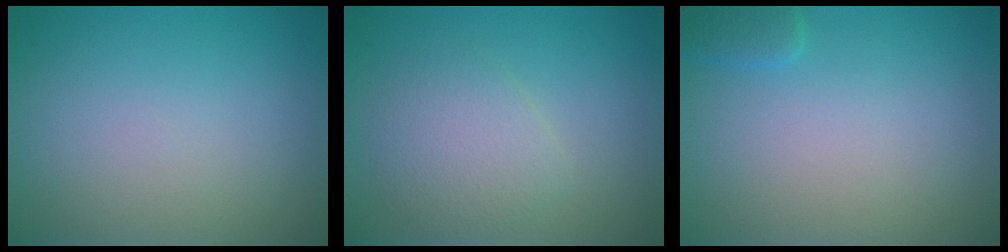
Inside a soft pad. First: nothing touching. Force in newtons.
{"total": 3.0, "press": 3.0, "slide": 0.0}
{"total": 1.2, "press": 1.2, "slide": 0.1}